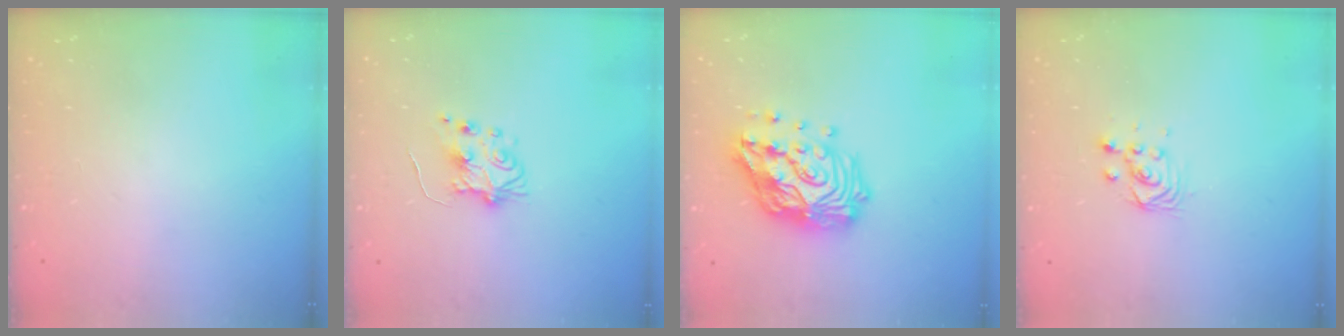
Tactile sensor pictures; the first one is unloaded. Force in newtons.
{"total": 6.4, "press": 6.4, "slide": 0.4}
{"total": 18.5, "press": 18.4, "slide": 2.2}
{"total": 3.0, "press": 3.0, "slide": 0.1}